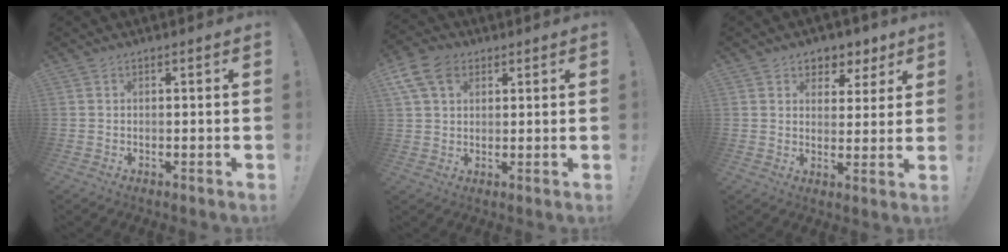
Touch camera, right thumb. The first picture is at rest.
{"total": 10.2, "force": [4.6, 6.9, 6.0], "torque": [-0.112, -0.004, 0.091]}
{"total": 6.0, "force": [3.7, 4.6, 1.1], "torque": [-0.001, -0.033, 0.068]}